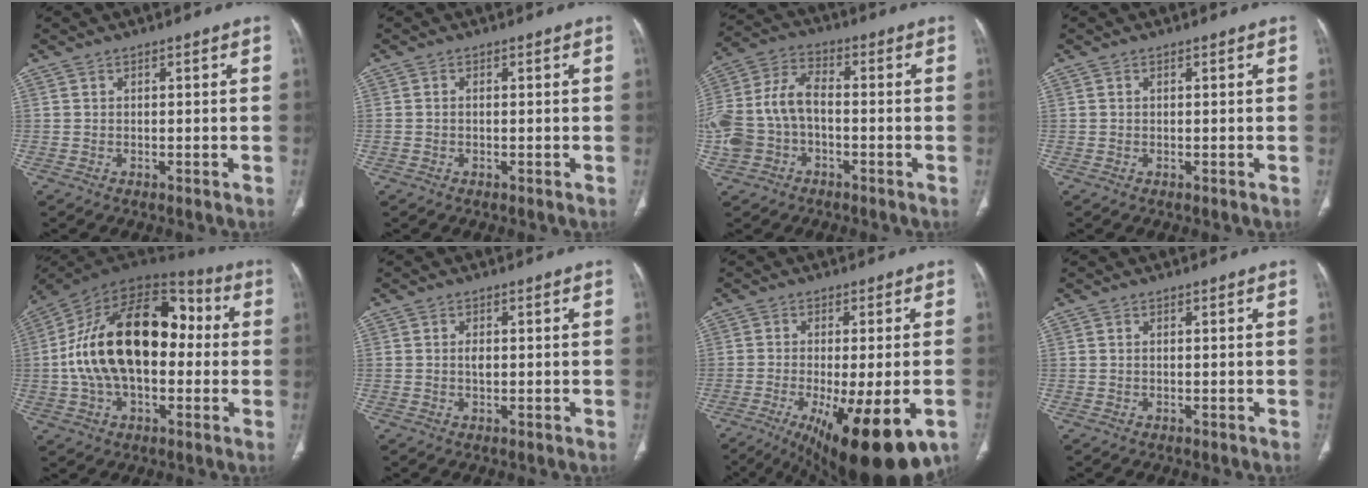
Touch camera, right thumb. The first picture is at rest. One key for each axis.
{"total": 0.7, "fx": -0.1, "fy": 0.4, "fz": 0.5, "tx": -0.013, "ty": 0.002, "tz": -0.001}
{"total": 12.9, "fx": -2.4, "fy": 8.6, "fz": 9.2, "tx": -0.204, "ty": 0.041, "tz": -0.051}
{"total": 0.0}
{"total": 25.2, "fx": 0.5, "fy": 14.8, "fz": 20.3, "tx": -0.344, "ty": 0.040, "tz": 0.002}
{"total": 1.6, "fx": 0.1, "fy": 0.9, "fz": 1.3, "tx": -0.022, "ty": 0.001, "tz": 0.002}
{"total": 18.9, "fx": -8.4, "fy": 5.5, "fz": 16.0, "tx": -0.214, "ty": -0.020, "tz": -0.113}
{"total": 0.0}